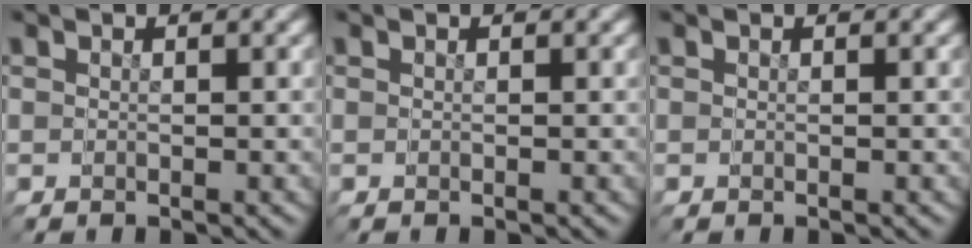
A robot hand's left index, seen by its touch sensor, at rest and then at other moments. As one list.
[{"total": 0.0}, {"total": 0.0}]